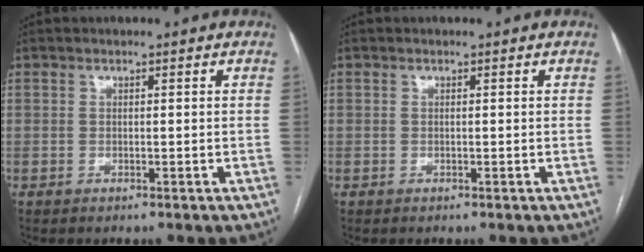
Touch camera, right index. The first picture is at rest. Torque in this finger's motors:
{"motor_torque": [0.03, 0.01, 0.00, 0.00]}